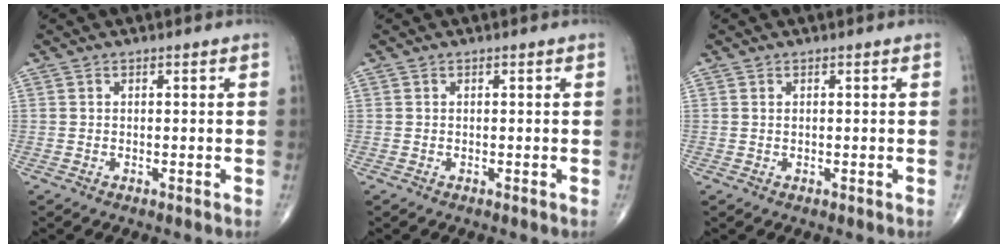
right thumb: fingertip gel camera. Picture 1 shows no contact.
{"total": 0.0}
{"total": 0.0}